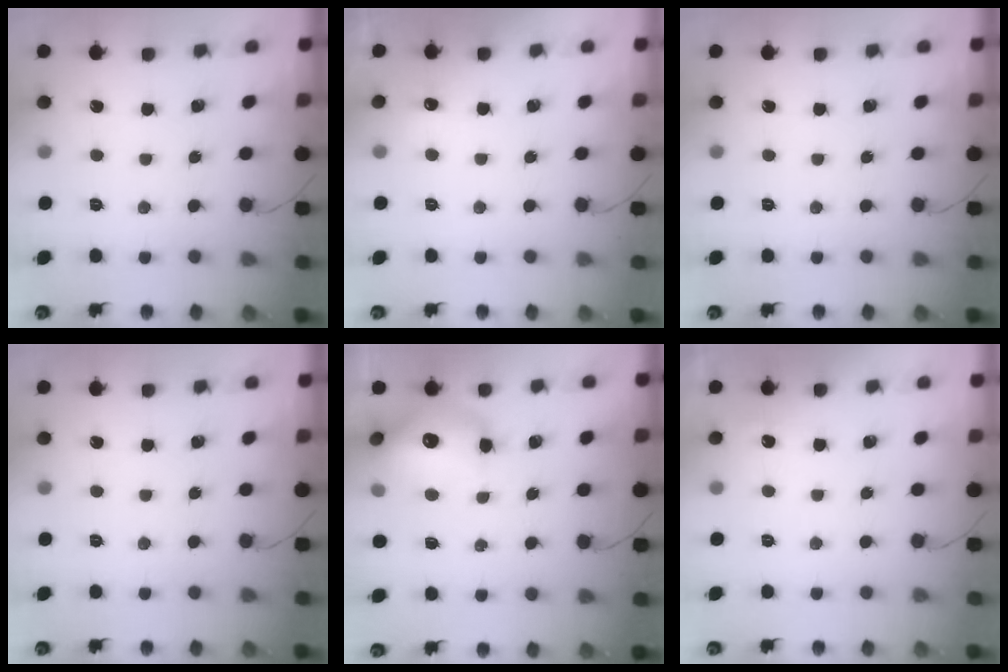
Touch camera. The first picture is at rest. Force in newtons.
{"total": 3.7, "press": 3.6, "slide": 1.1}
{"total": 0.0}
{"total": 0.0}
{"total": 14.6, "press": 14.2, "slide": 3.4}
{"total": 11.6, "press": 2.8, "slide": 11.2}